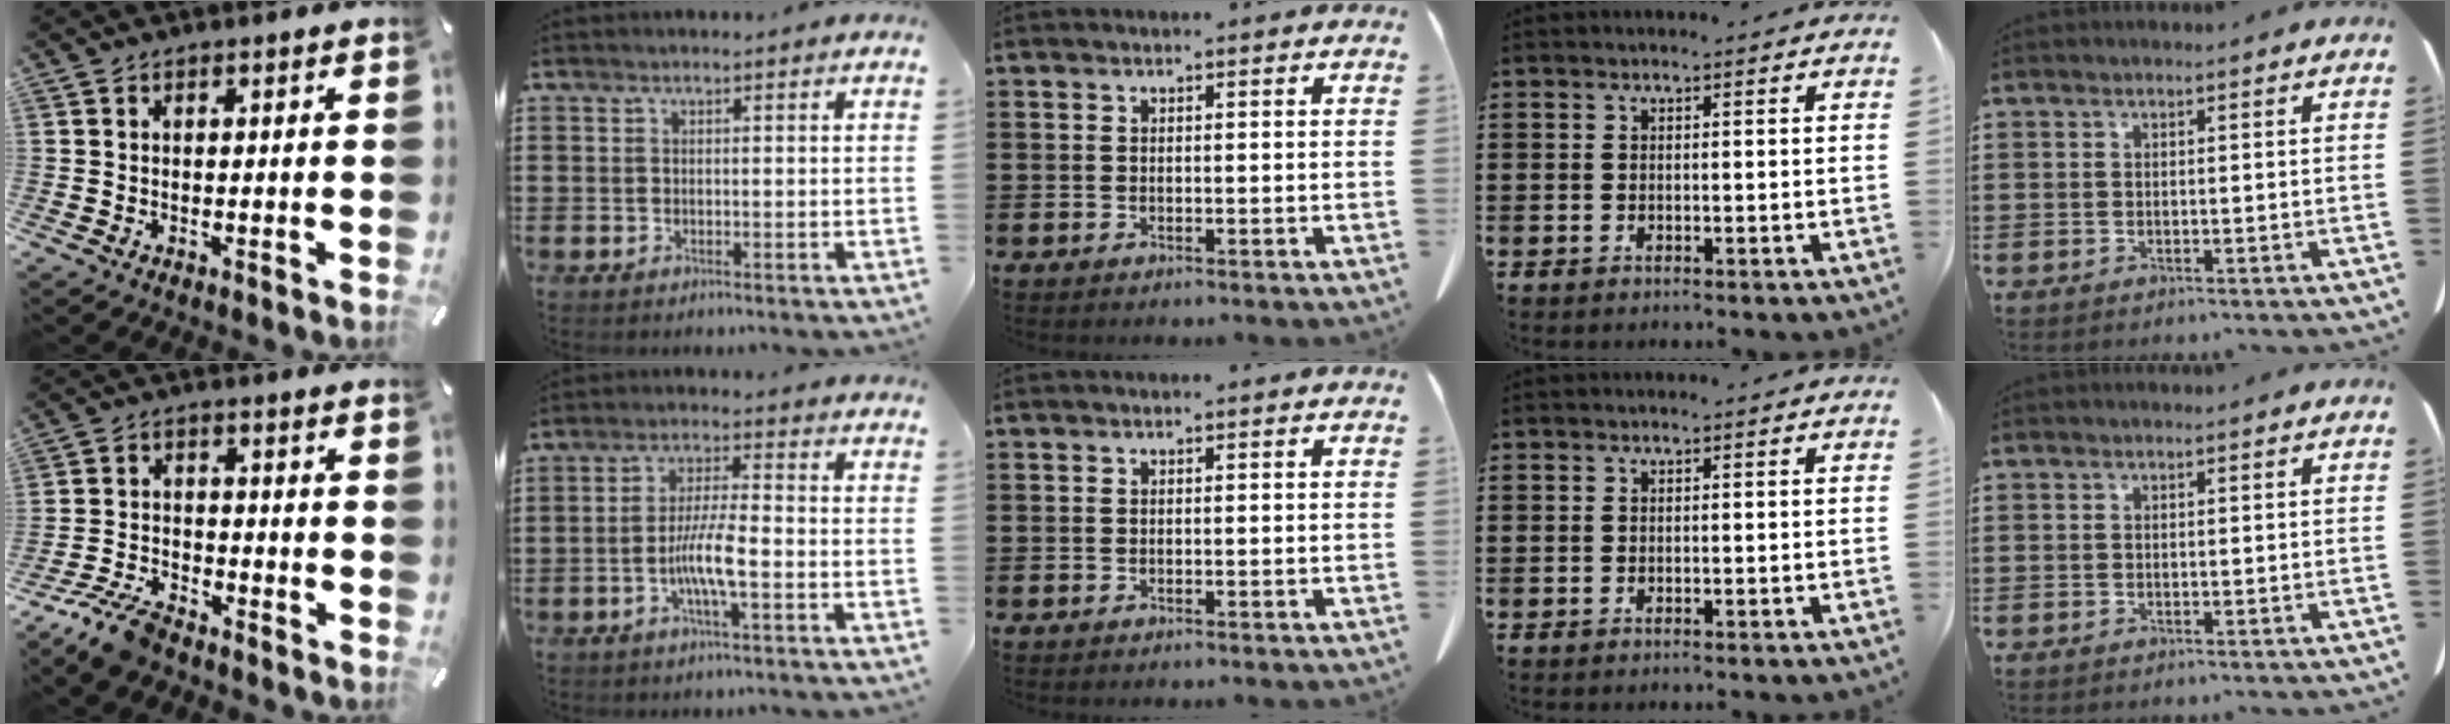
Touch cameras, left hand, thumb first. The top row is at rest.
{"thumb": {"total": 7.9, "force": [-6.6, 2.6, 3.5], "torque": [-0.076, 0.028, -0.128]}, "index": {"total": 6.8, "force": [-2.2, 1.3, 6.3], "torque": [-0.126, 0.000, -0.047]}}